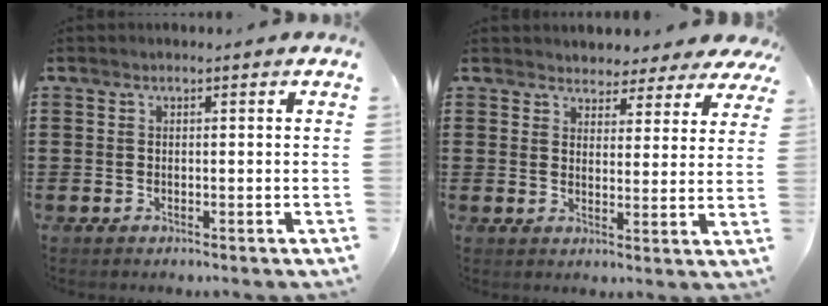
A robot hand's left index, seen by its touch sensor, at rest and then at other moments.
{"total": 3.6, "force": [3.4, 1.1, 0.0], "torque": [-0.011, -0.013, 0.060]}